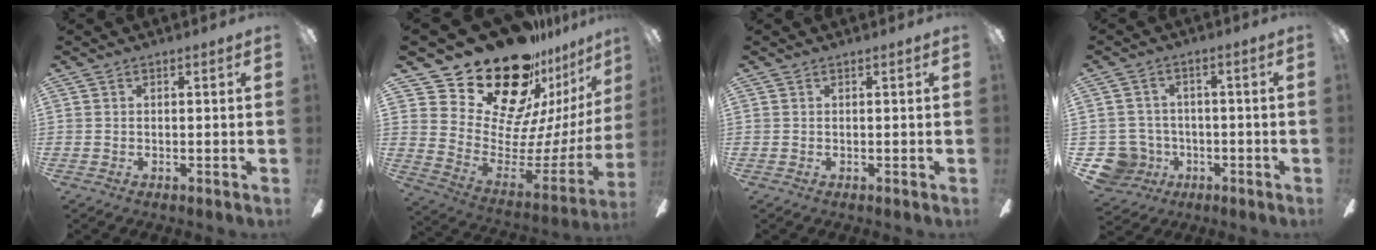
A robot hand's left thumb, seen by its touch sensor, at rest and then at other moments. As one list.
[{"total": 26.3, "force": [19.5, 12.6, 12.3], "torque": [-0.215, -0.156, 0.369]}, {"total": 0.0}, {"total": 7.9, "force": [-2.4, 7.4, 1.6], "torque": [-0.060, 0.015, -0.041]}]